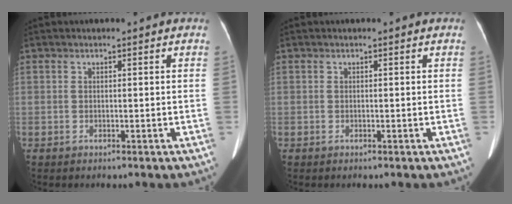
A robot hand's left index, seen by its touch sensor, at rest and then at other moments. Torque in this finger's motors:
{"motor_torque": [-0.19, -0.15, -0.01, -0.01]}